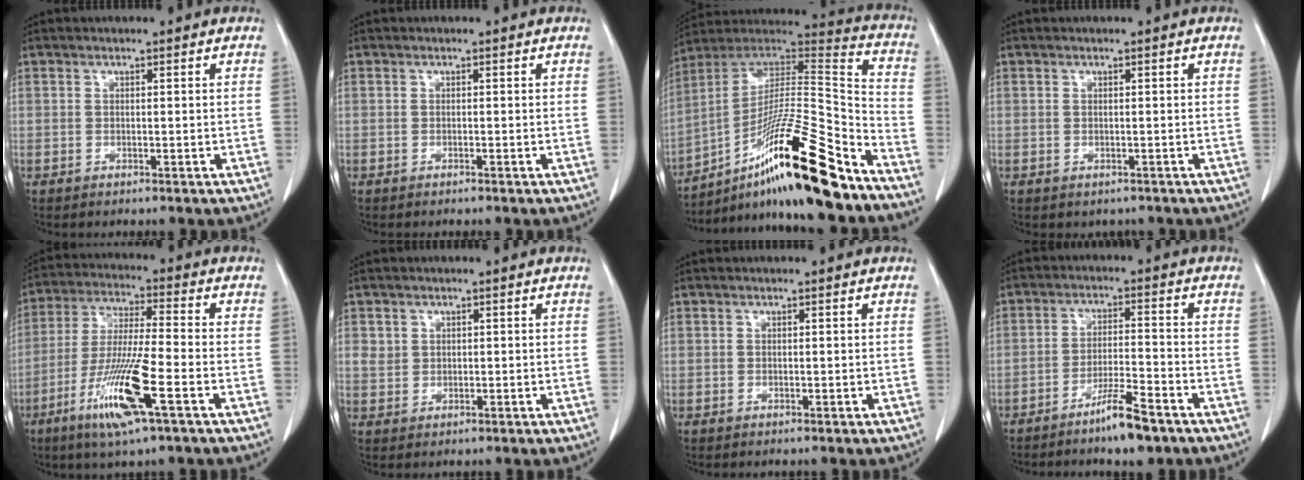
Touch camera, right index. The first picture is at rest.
{"total": 0.0}
{"total": 24.0, "force": [-15.2, 1.9, 18.5], "torque": [-0.293, -0.002, -0.259]}
{"total": 1.2, "force": [-0.6, 1.0, 0.1], "torque": [-0.004, 0.004, -0.002]}
{"total": 13.2, "force": [-5.8, 0.5, 11.8], "torque": [-0.239, -0.022, -0.108]}
{"total": 2.2, "force": [0.7, 2.0, 0.6], "torque": [-0.008, 0.007, 0.019]}
{"total": 0.0}
{"total": 7.0, "force": [-5.0, 0.6, 4.9], "torque": [-0.090, -0.009, -0.087]}